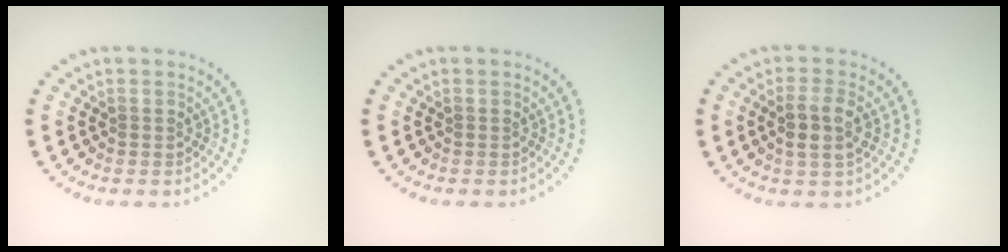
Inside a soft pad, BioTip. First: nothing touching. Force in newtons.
{"total": 0.0}
{"total": 2.6, "press": 2.4, "slide": 1.1}